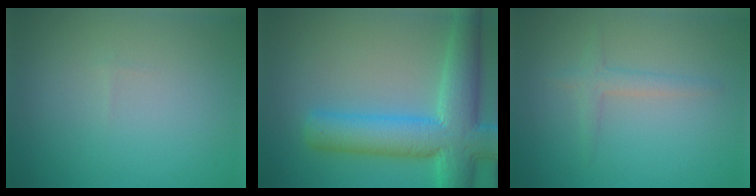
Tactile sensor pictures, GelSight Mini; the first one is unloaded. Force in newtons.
{"total": 9.0, "press": 9.0, "slide": 0.3}
{"total": 1.6, "press": 1.6, "slide": 0.1}